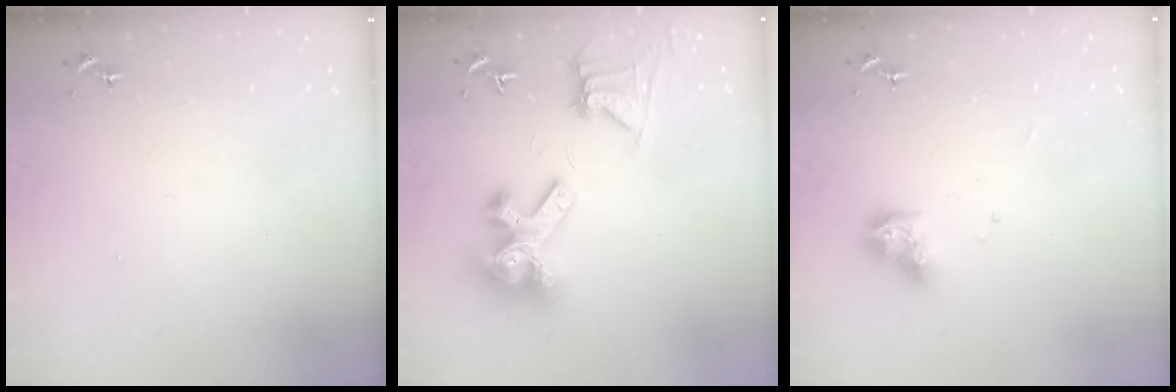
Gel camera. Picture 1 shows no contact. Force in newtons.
{"total": 14.5, "press": 14.3, "slide": 2.0}
{"total": 9.7, "press": 9.6, "slide": 0.8}